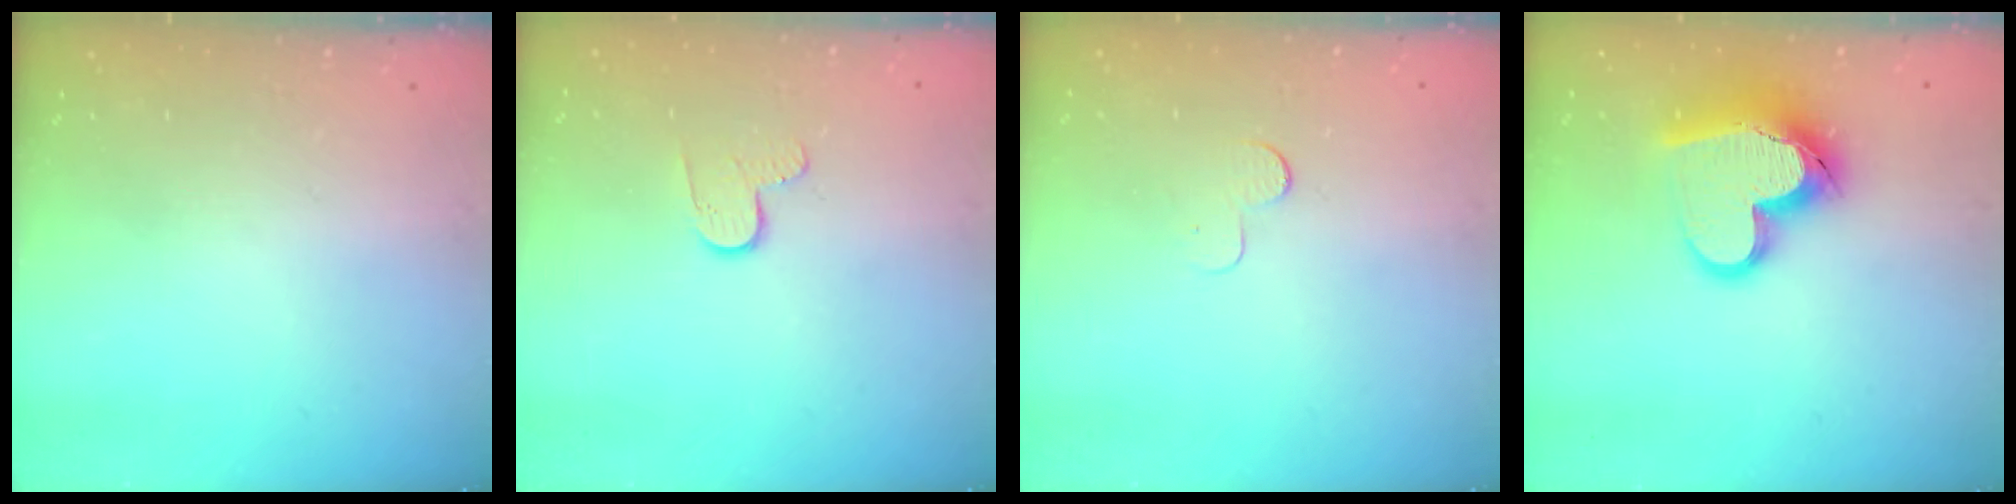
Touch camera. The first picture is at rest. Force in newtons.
{"total": 5.9, "press": 5.9, "slide": 0.6}
{"total": 2.9, "press": 2.9, "slide": 0.3}
{"total": 16.9, "press": 16.7, "slide": 2.4}